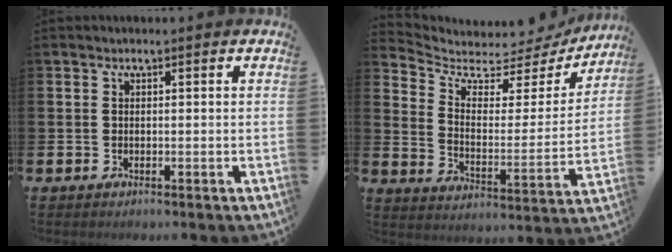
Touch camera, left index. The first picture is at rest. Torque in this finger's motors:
{"motor_torque": [0.66, -0.91, 0.07, -0.05]}